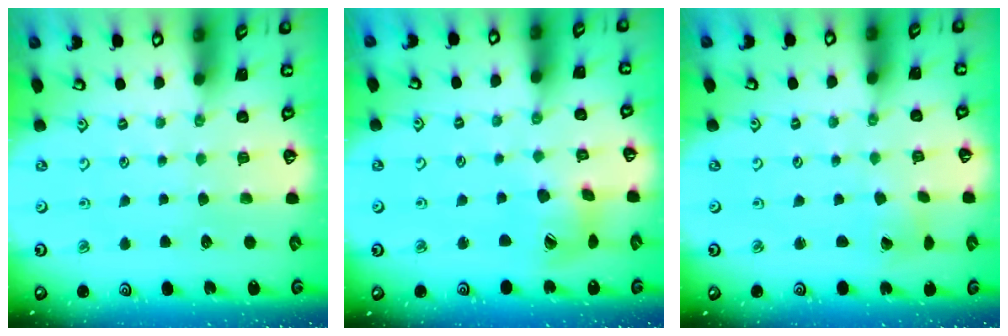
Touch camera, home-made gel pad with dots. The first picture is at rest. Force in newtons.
{"total": 9.9, "press": 9.9, "slide": 1.3}
{"total": 2.7, "press": 2.7, "slide": 0.5}